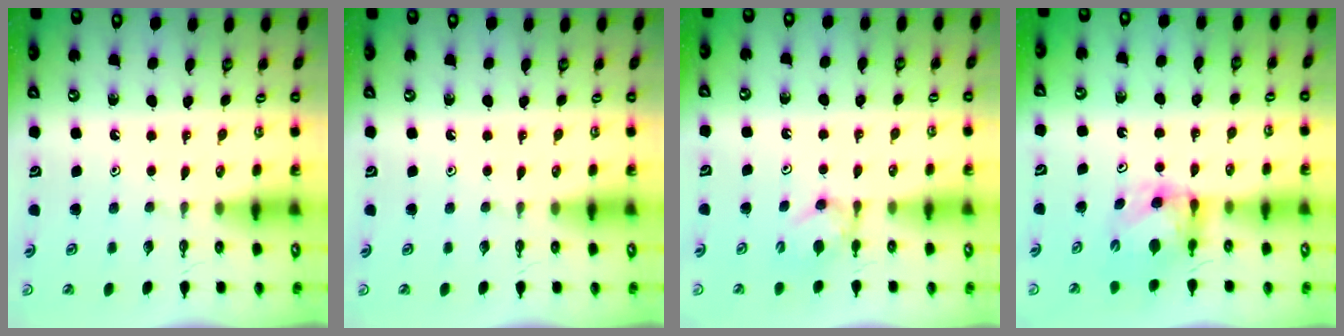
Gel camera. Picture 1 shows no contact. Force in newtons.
{"total": 0.0}
{"total": 4.8, "press": 4.7, "slide": 0.8}
{"total": 6.4, "press": 6.4, "slide": 0.3}